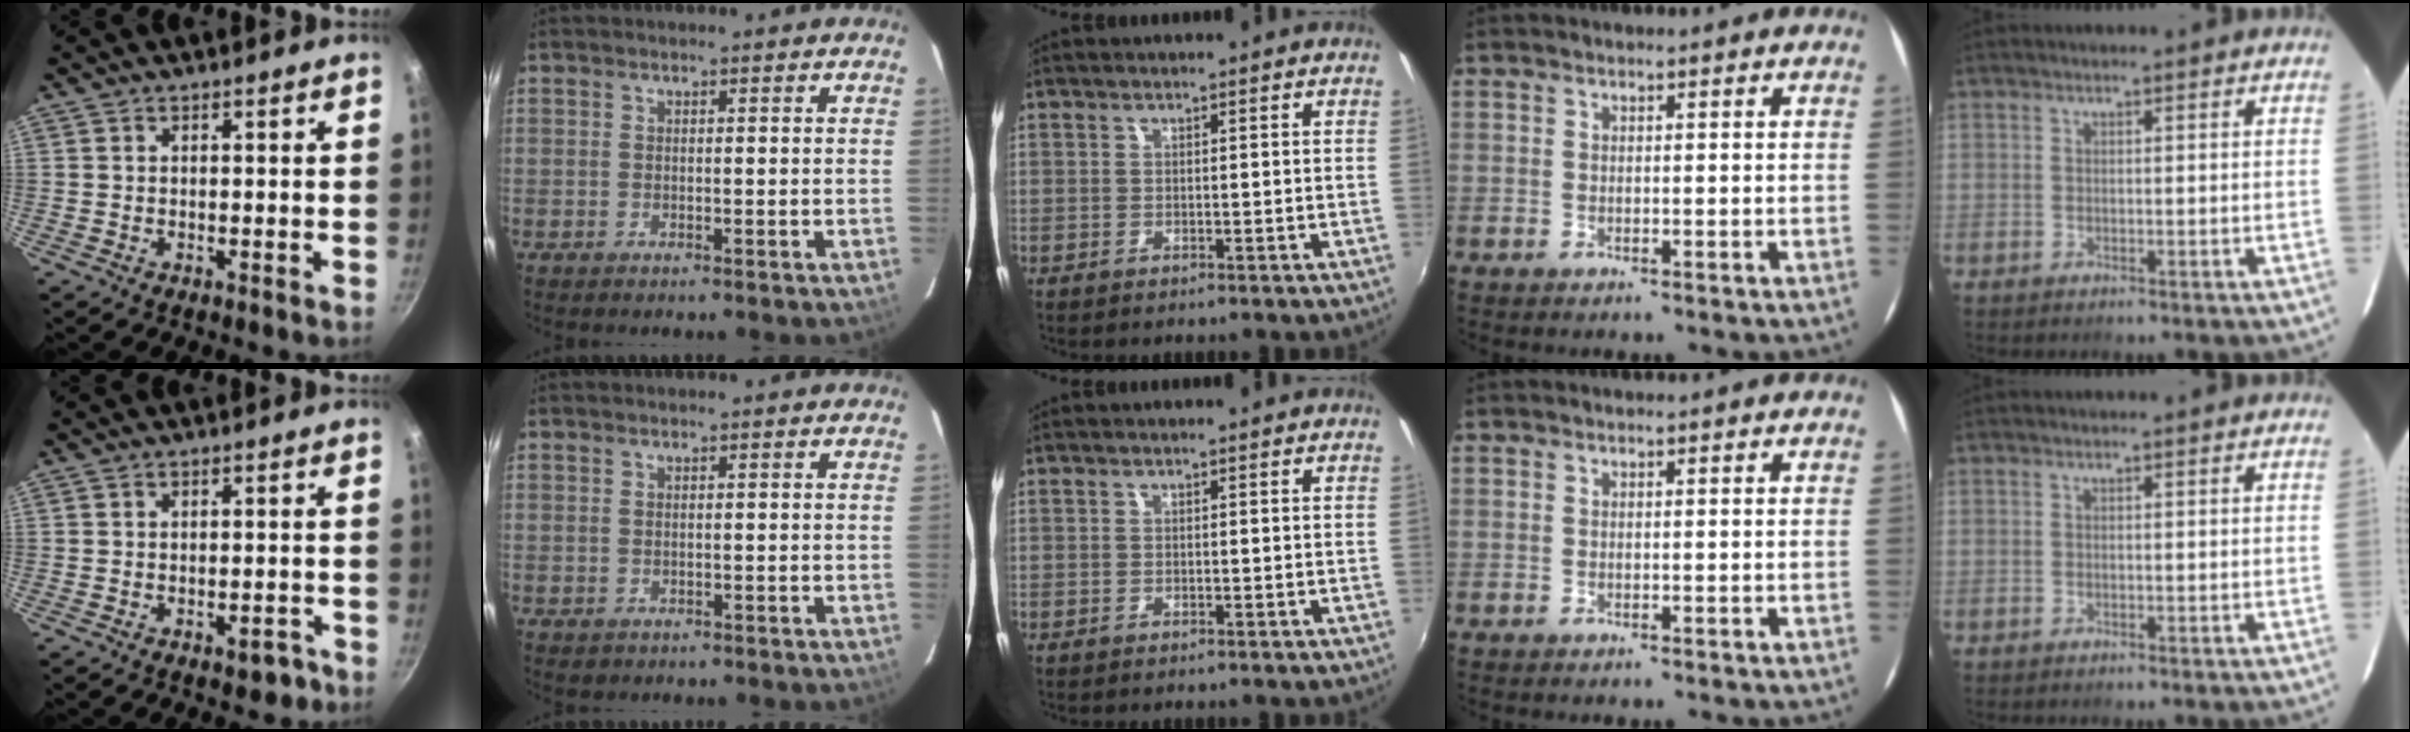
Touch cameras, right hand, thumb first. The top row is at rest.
{"thumb": {"total": 3.6, "force": [-2.1, 1.9, 2.2], "torque": [-0.011, 0.026, -0.017]}, "index": {"total": 0.6, "force": [-0.2, 0.5, 0.1], "torque": [0.000, 0.000, 0.001]}}